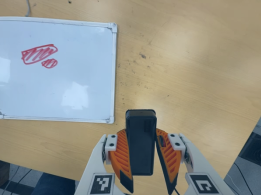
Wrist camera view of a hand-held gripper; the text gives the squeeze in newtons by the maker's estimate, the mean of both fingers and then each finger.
{"total": 9.2, "left": 7.6, "right": 10.9}